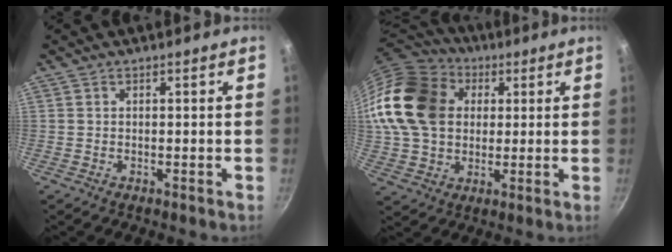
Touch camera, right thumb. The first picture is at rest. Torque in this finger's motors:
{"motor_torque": [0.93, 4.09, 1.67, -0.05, 0.37]}